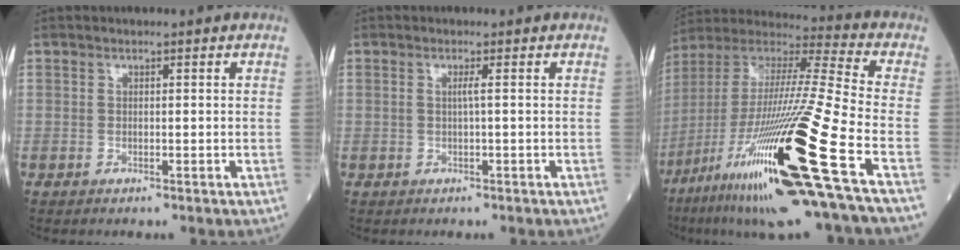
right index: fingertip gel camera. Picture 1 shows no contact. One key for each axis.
{"total": 1.0, "fx": 0.1, "fy": -0.2, "fz": 0.9, "tx": -0.020, "ty": 0.001, "tz": -0.001}
{"total": 28.9, "fx": -12.2, "fy": 0.6, "fz": 26.2, "tx": -0.489, "ty": -0.057, "tz": -0.223}